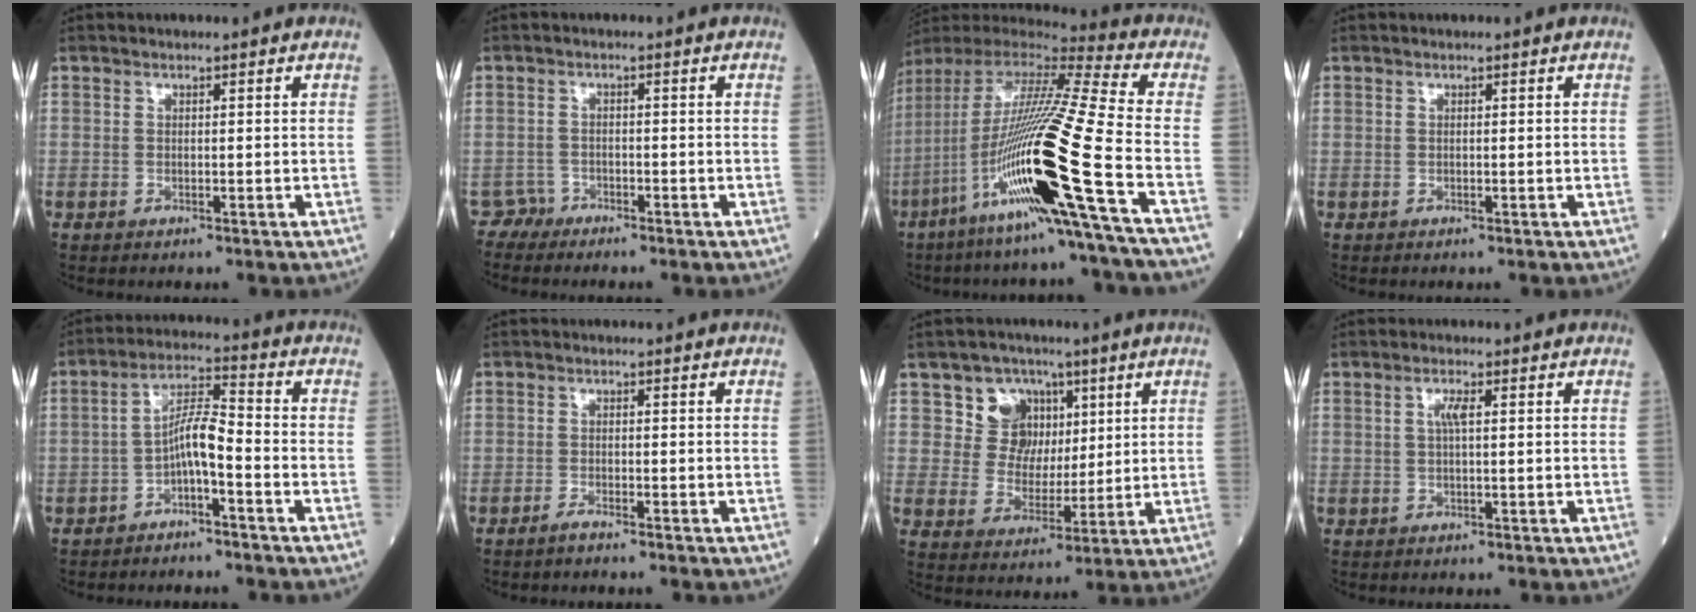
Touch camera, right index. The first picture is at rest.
{"total": 1.7, "force": [-1.4, 0.2, -0.9], "torque": [0.026, -0.003, -0.027]}
{"total": 25.6, "force": [-9.4, -1.0, 23.8], "torque": [-0.457, -0.038, -0.180]}
{"total": 0.0}
{"total": 5.7, "force": [-2.3, 1.0, 5.2], "torque": [-0.099, 0.019, -0.041]}
{"total": 1.4, "force": [-1.2, -0.1, 0.6], "torque": [-0.020, -0.002, -0.022]}
{"total": 7.9, "force": [3.7, 6.8, 1.5], "torque": [-0.022, 0.023, 0.068]}
{"total": 1.7, "force": [0.4, 0.2, 1.6], "torque": [-0.035, 0.003, 0.006]}